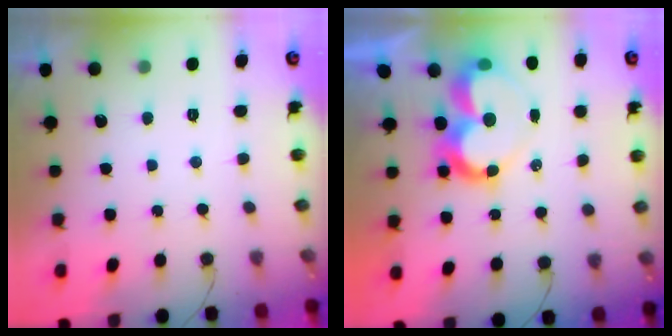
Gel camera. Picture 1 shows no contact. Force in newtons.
{"total": 11.0, "press": 11.0, "slide": 0.8}